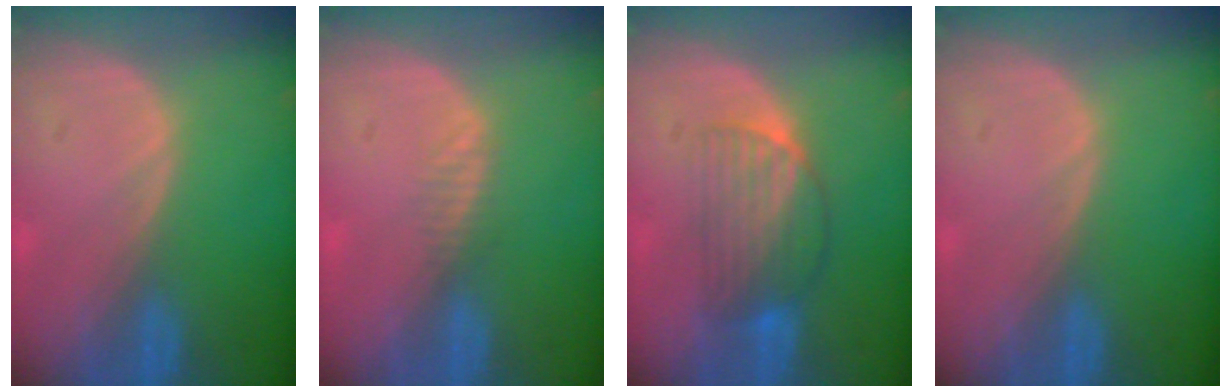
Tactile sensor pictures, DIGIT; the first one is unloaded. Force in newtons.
{"total": 1.3, "press": 1.1, "slide": 0.7}
{"total": 6.5, "press": 5.9, "slide": 2.6}
{"total": 0.0}